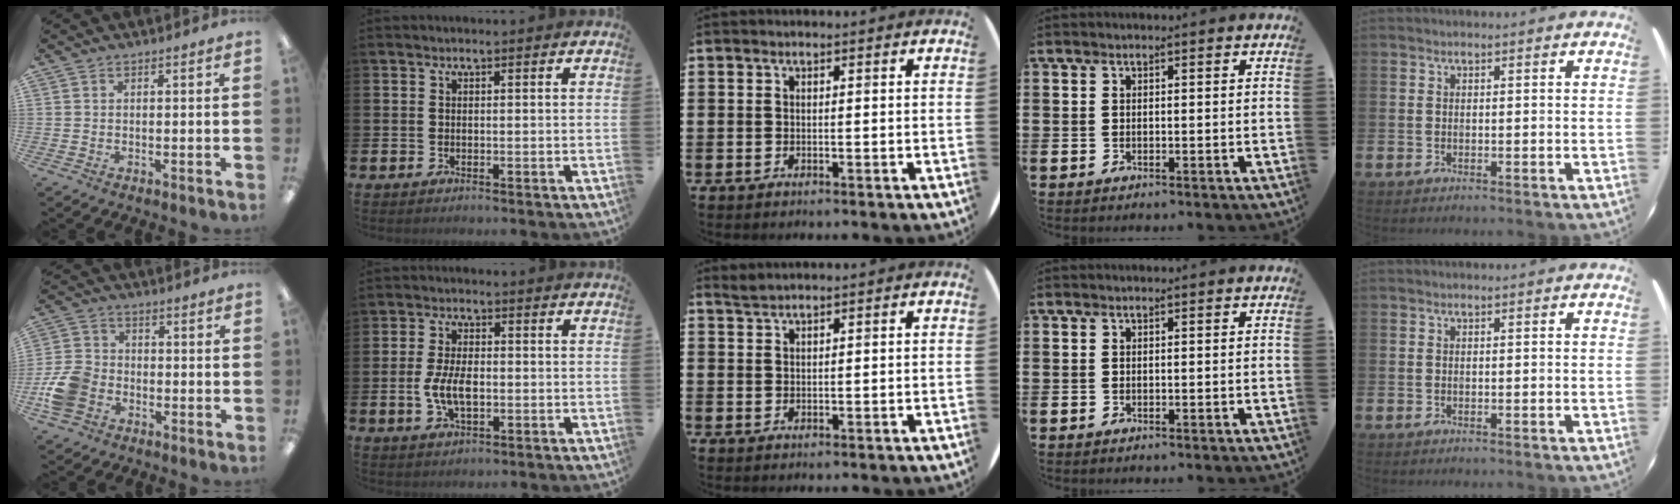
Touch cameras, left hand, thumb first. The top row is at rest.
{"thumb": {"total": 9.1, "force": [-3.5, 6.8, 4.9], "torque": [-0.105, 0.027, -0.063]}, "index": {"total": 5.2, "force": [-0.6, 2.6, 4.5], "torque": [-0.088, -0.002, -0.015]}, "middle": {"total": 1.1, "force": [1.1, -0.1, 0.1], "torque": [-0.001, 0.000, 0.021]}}